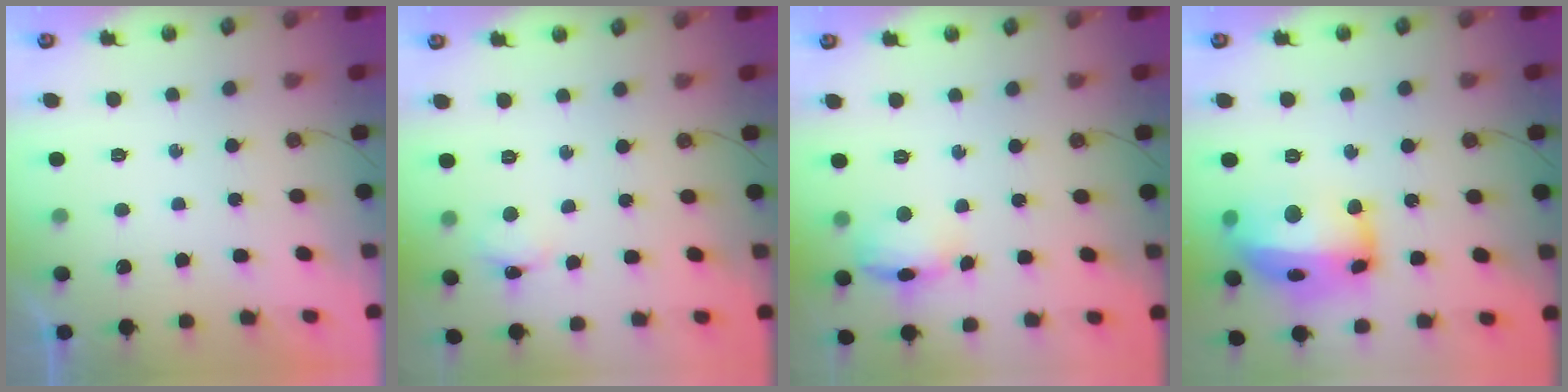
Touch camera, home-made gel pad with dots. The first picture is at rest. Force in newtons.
{"total": 3.0, "press": 3.0, "slide": 0.4}
{"total": 11.1, "press": 11.0, "slide": 1.0}
{"total": 19.2, "press": 19.1, "slide": 1.7}